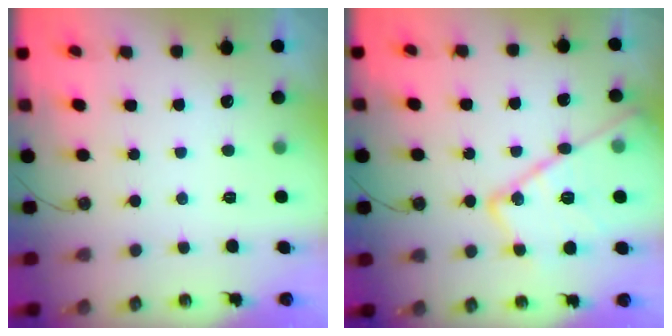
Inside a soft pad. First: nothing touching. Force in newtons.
{"total": 19.8, "press": 19.7, "slide": 1.7}